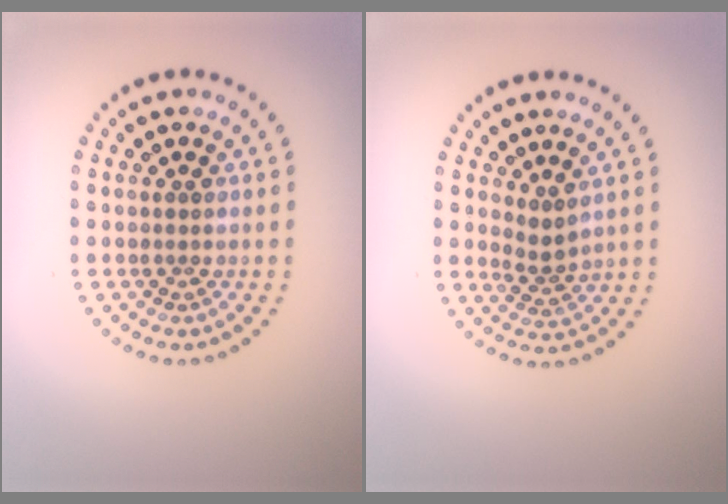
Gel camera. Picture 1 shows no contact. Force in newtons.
{"total": 1.9, "press": 1.2, "slide": 1.5}